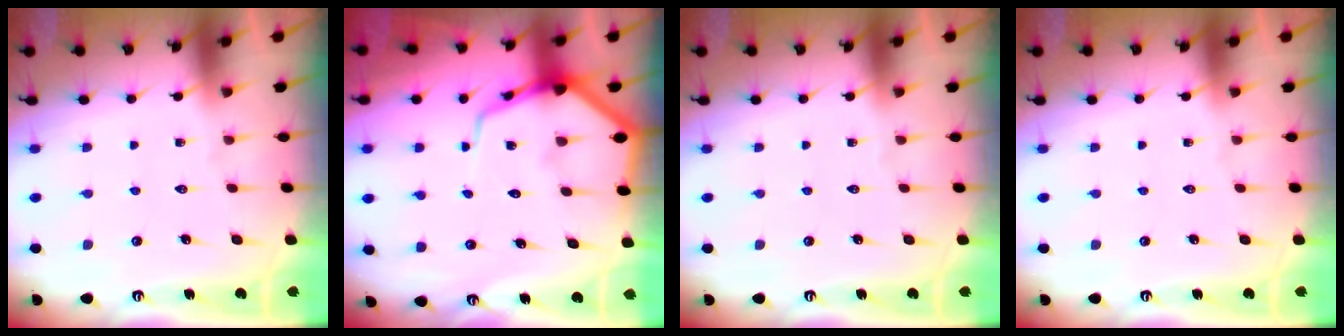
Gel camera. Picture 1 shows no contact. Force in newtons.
{"total": 9.5, "press": 9.4, "slide": 1.0}
{"total": 0.0}
{"total": 0.0}